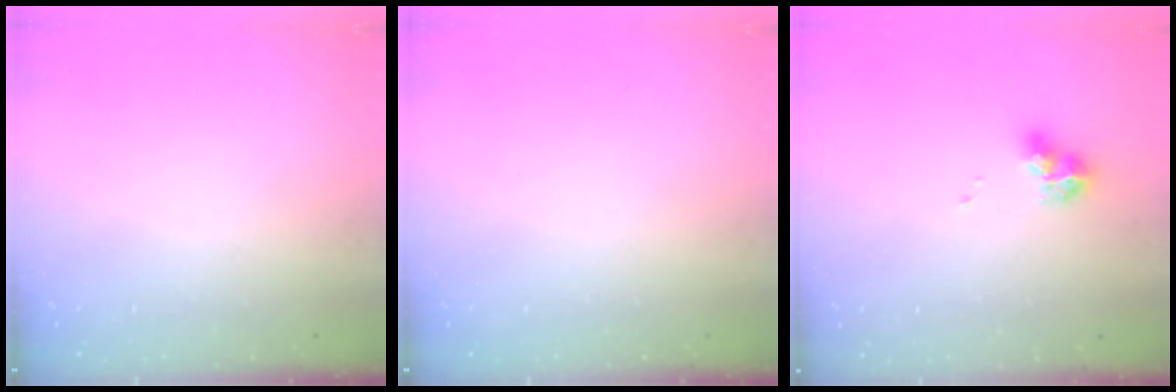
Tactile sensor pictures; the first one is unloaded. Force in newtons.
{"total": 0.0}
{"total": 7.0, "press": 6.9, "slide": 1.0}